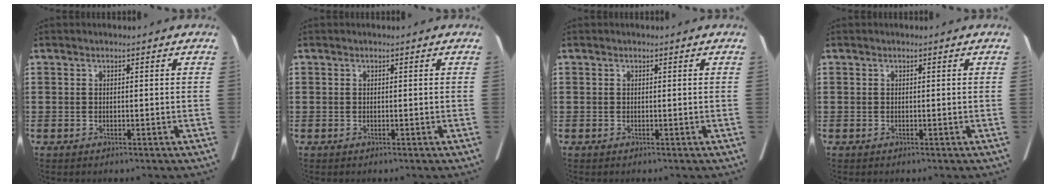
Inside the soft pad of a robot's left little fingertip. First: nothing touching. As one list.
[{"total": 0.0}, {"total": 0.0}, {"total": 0.0}]